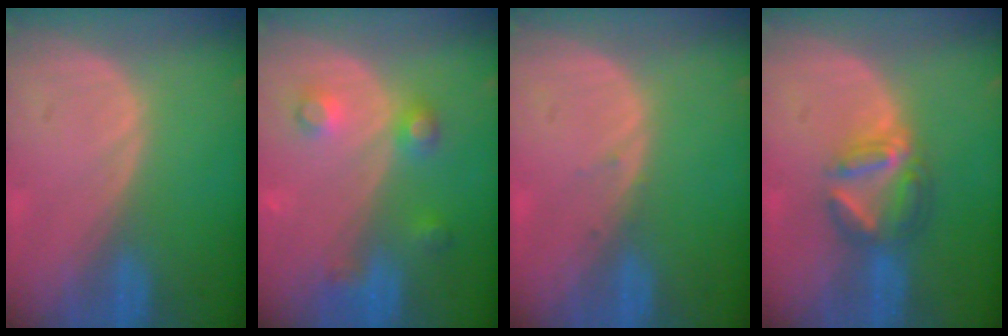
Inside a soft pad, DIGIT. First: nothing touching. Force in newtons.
{"total": 4.5, "press": 4.5, "slide": 0.1}
{"total": 0.7, "press": 0.4, "slide": 0.5}
{"total": 6.2, "press": 5.5, "slide": 2.8}